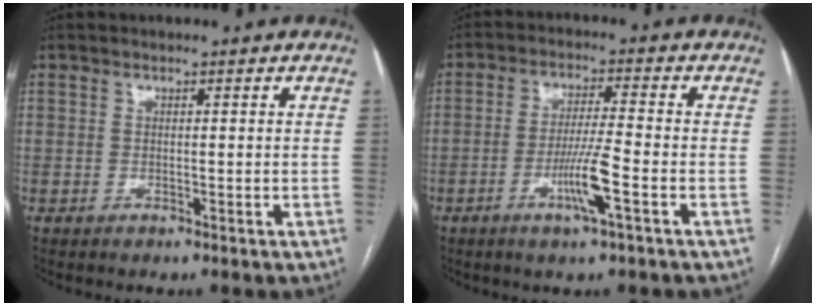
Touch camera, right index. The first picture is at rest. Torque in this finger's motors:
{"motor_torque": [0.81, -0.06, 0.66, 0.15]}